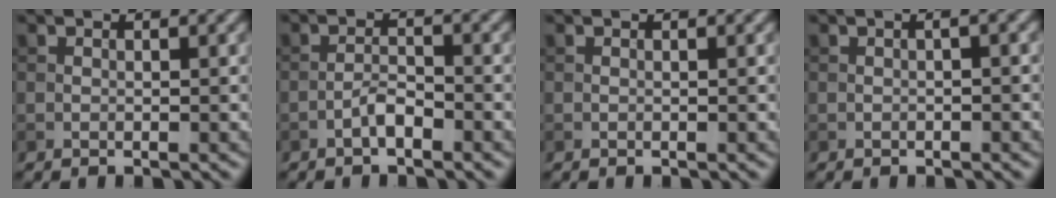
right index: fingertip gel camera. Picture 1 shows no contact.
{"total": 1.7, "force": [-1.2, 0.5, 1.2], "torque": [-0.024, 0.006, -0.025]}
{"total": 0.0}
{"total": 1.1, "force": [0.0, 0.2, 1.1], "torque": [-0.017, 0.001, -0.002]}